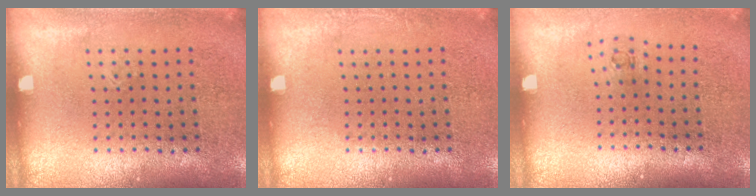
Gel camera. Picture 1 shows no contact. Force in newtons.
{"total": 0.7, "press": 0.7, "slide": 0.1}
{"total": 0.7, "press": 0.3, "slide": 0.6}